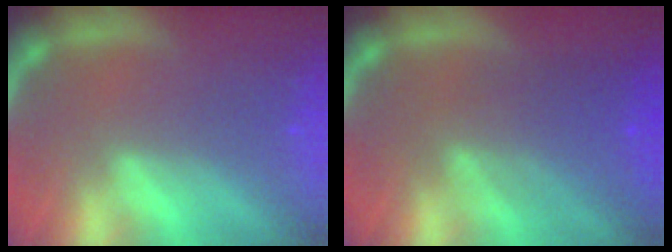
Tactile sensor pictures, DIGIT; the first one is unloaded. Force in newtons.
{"total": 5.6}